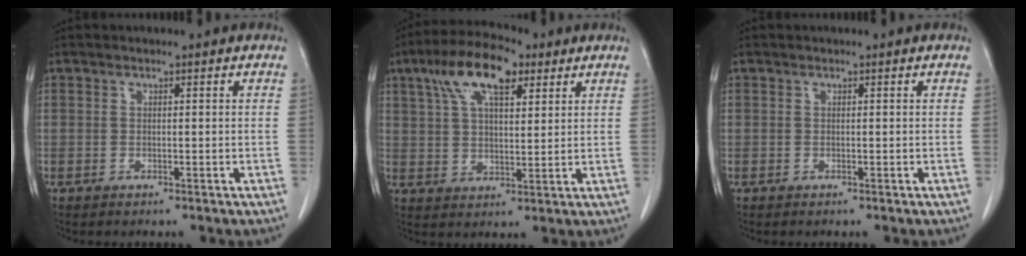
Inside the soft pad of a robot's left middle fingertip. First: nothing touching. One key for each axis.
{"total": 11.4, "fx": 6.1, "fy": 4.2, "fz": 8.7, "tx": -0.163, "ty": 0.025, "tz": 0.108}
{"total": 0.0}